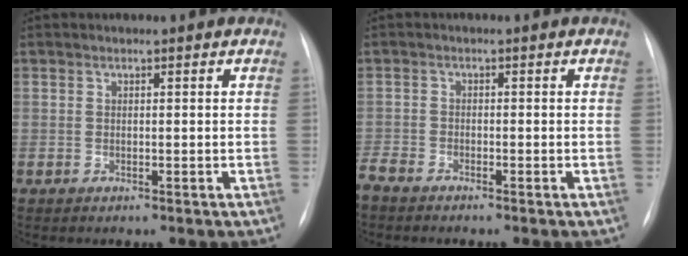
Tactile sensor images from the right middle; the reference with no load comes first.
{"total": 3.2, "force": [-2.9, 0.5, 1.3], "torque": [-0.024, -0.008, -0.054]}